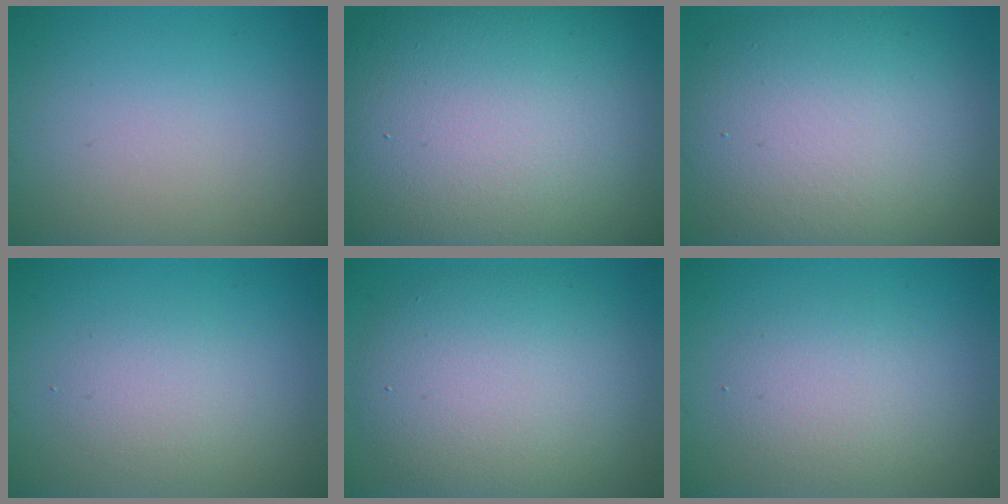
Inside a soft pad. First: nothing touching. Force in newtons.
{"total": 21.6, "press": 21.6, "slide": 0.7}
{"total": 12.1, "press": 12.1, "slide": 1.1}
{"total": 2.1, "press": 2.1, "slide": 0.2}
{"total": 8.5, "press": 8.5, "slide": 0.5}
{"total": 2.9, "press": 2.9, "slide": 0.2}